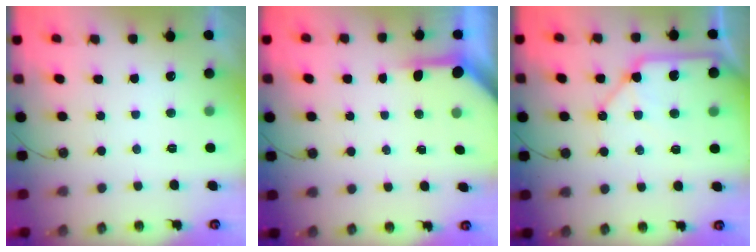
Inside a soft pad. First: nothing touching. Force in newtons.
{"total": 3.9, "press": 3.9, "slide": 0.3}
{"total": 11.8, "press": 11.7, "slide": 1.4}